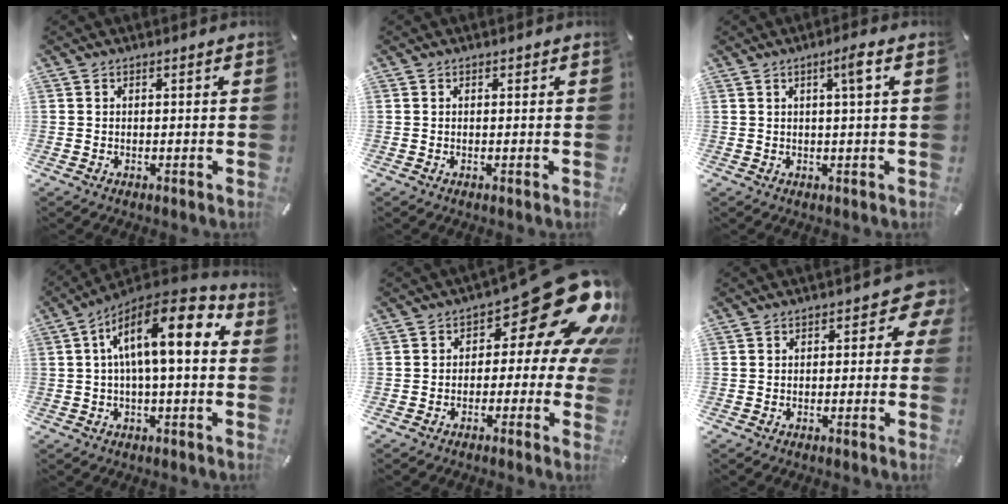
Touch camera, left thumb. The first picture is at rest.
{"total": 0.0}
{"total": 3.6, "force": [1.3, -0.1, 3.3], "torque": [-0.059, -0.005, 0.018]}
{"total": 15.0, "force": [3.0, 5.6, 13.6], "torque": [-0.228, -0.015, 0.047]}
{"total": 20.4, "force": [9.5, 8.8, 15.8], "torque": [-0.198, -0.062, 0.158]}
{"total": 5.6, "force": [1.0, 3.4, 4.4], "torque": [-0.053, -0.002, 0.011]}